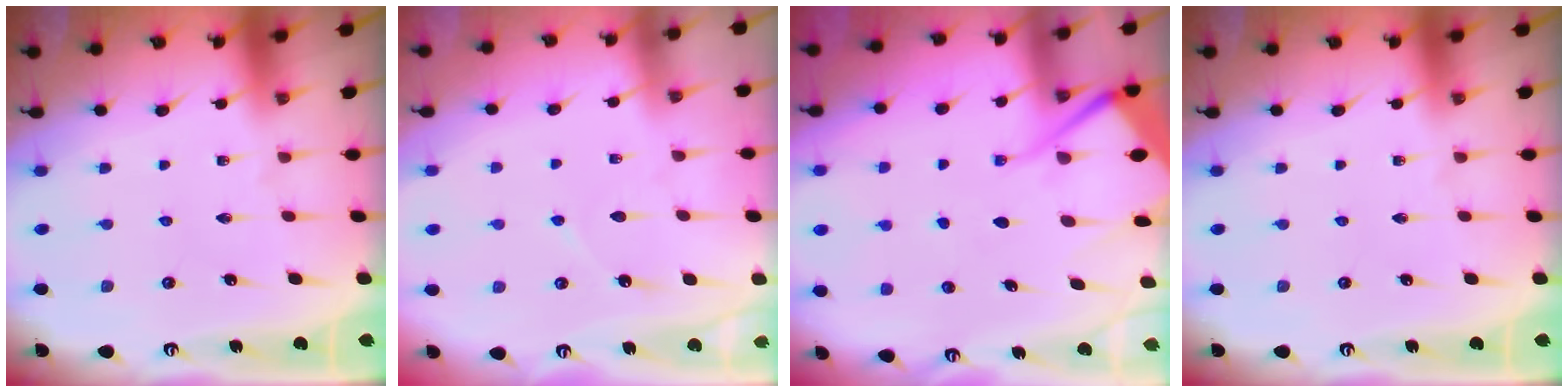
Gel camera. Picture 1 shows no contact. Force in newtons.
{"total": 3.7, "press": 3.7, "slide": 0.4}
{"total": 10.9, "press": 10.9, "slide": 1.0}
{"total": 0.0}